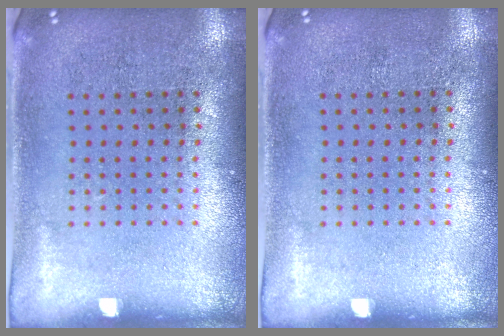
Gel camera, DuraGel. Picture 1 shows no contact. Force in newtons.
{"total": 0.0}